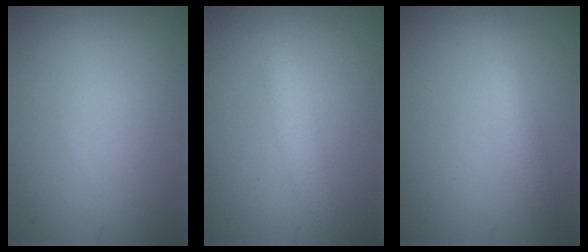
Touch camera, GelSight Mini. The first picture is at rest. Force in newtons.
{"total": 1.9, "press": 1.9, "slide": 0.1}
{"total": 2.0, "press": 2.0, "slide": 0.1}